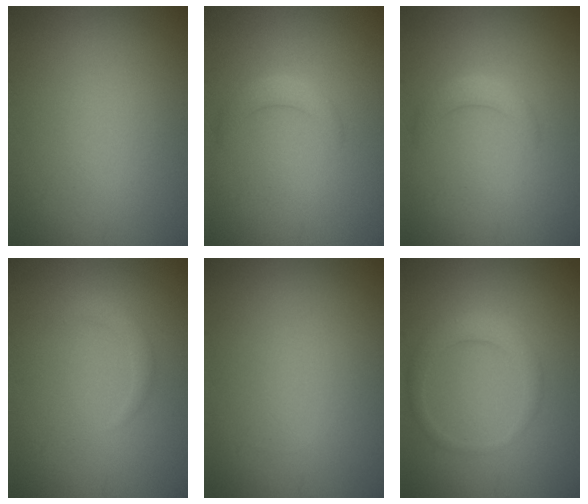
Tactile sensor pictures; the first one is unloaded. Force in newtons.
{"total": 1.8, "press": 1.8, "slide": 0.1}
{"total": 1.8, "press": 1.8, "slide": 0.1}
{"total": 1.2, "press": 1.2, "slide": 0.1}
{"total": 0.0}
{"total": 2.4, "press": 2.4, "slide": 0.1}